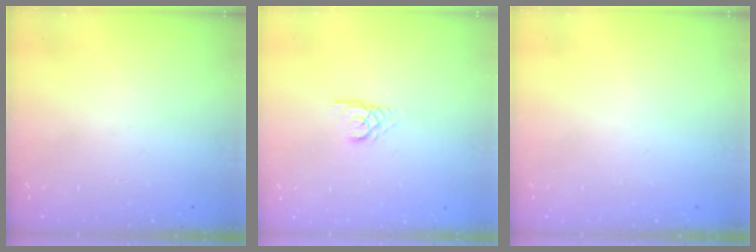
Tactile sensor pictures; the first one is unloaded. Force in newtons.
{"total": 2.9, "press": 2.9, "slide": 0.2}
{"total": 0.0}